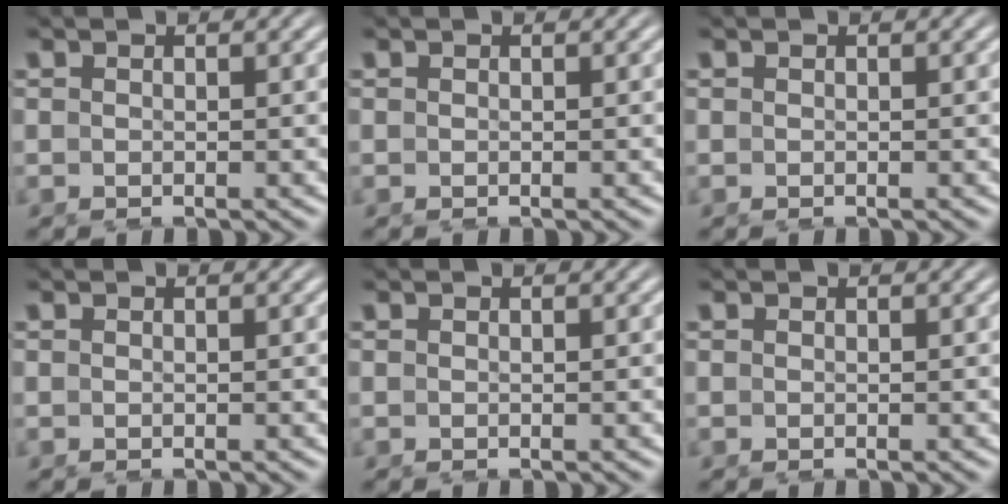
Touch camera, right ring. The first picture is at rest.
{"total": 0.0}
{"total": 0.0}
{"total": 0.0}
{"total": 0.0}
{"total": 0.0}